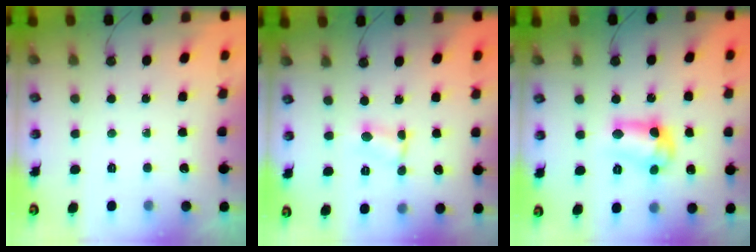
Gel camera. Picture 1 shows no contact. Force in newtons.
{"total": 1.5, "press": 1.5, "slide": 0.2}
{"total": 11.3, "press": 11.3, "slide": 0.5}